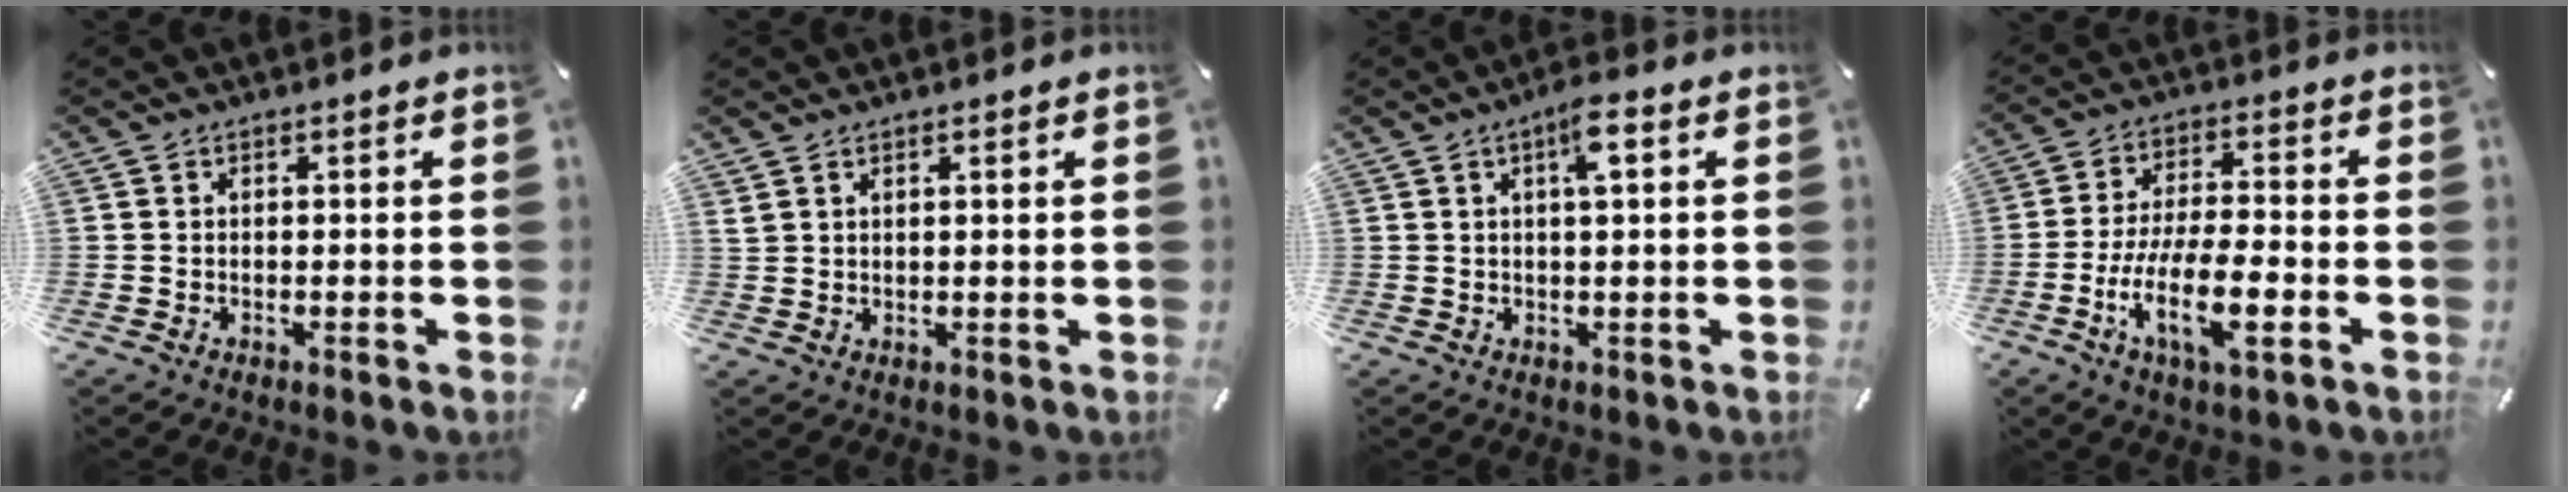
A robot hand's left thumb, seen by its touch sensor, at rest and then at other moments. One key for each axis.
{"total": 1.4, "fx": 1.1, "fy": 0.5, "fz": 0.7, "tx": -0.014, "ty": -0.002, "tz": 0.022}
{"total": 5.2, "fx": 1.9, "fy": 1.3, "fz": 4.6, "tx": -0.079, "ty": -0.001, "tz": 0.026}
{"total": 13.3, "fx": -4.9, "fy": 4.3, "fz": 11.6, "tx": -0.234, "ty": 0.000, "tz": -0.091}